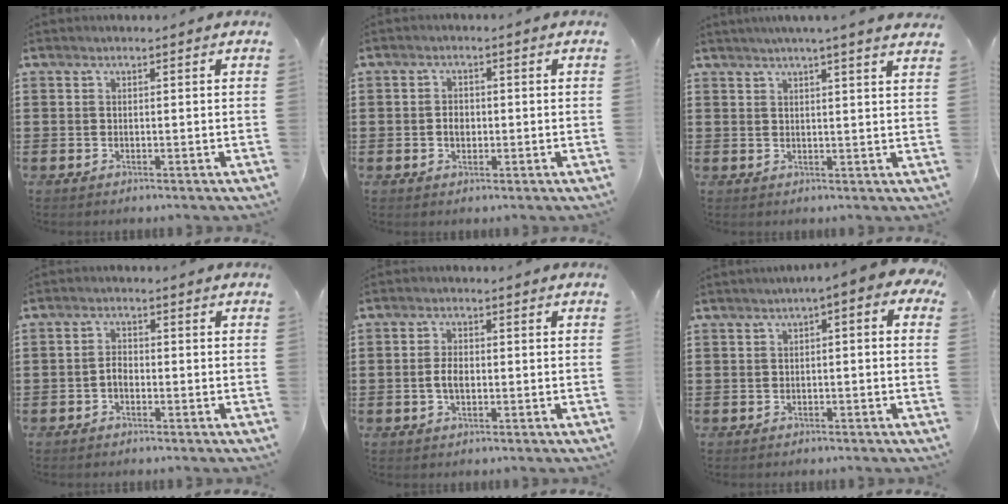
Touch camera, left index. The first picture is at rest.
{"total": 2.2, "force": [-0.3, 1.6, 1.5], "torque": [-0.032, 0.004, -0.006]}
{"total": 3.1, "force": [2.6, -0.7, 1.4], "torque": [-0.033, -0.006, 0.047]}
{"total": 2.1, "force": [-0.9, 1.2, 1.5], "torque": [-0.038, 0.002, -0.021]}
{"total": 3.0, "force": [-0.3, 1.5, 2.6], "torque": [-0.057, 0.001, -0.008]}
{"total": 2.1, "force": [-1.2, 0.5, 1.7], "torque": [-0.033, 0.002, -0.026]}